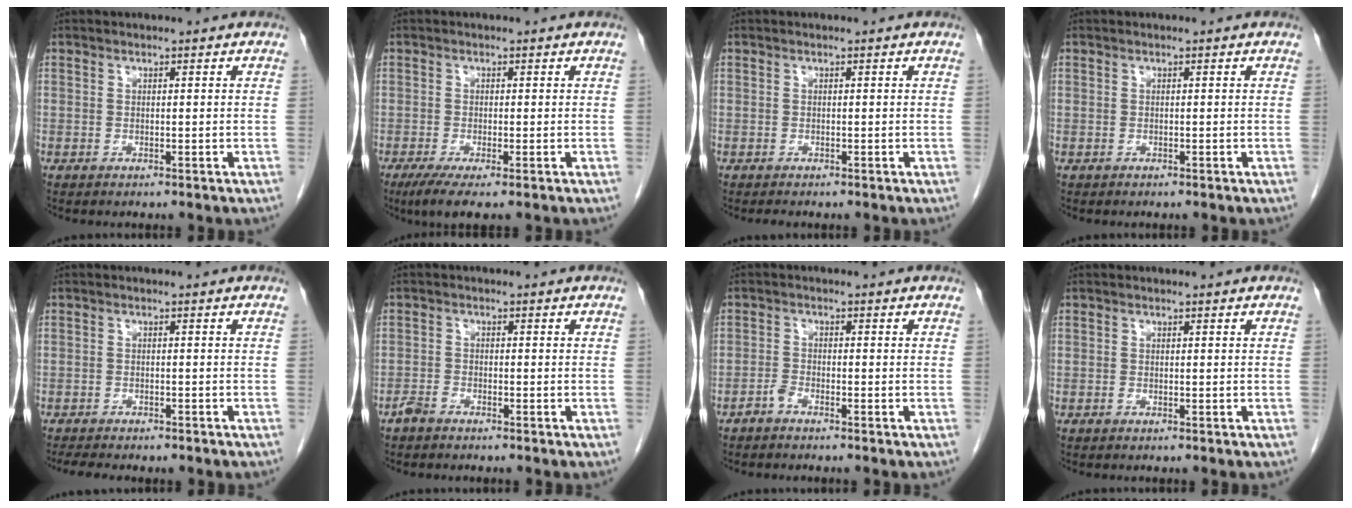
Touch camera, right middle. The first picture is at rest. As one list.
[{"total": 4.3, "force": [-2.5, 0.5, 3.4], "torque": [-0.059, -0.015, -0.044]}, {"total": 0.5, "force": [-0.5, 0.1, 0.2], "torque": [-0.007, -0.002, -0.008]}, {"total": 0.0}, {"total": 6.8, "force": [-5.7, 1.7, 3.2], "torque": [-0.050, -0.007, -0.072]}, {"total": 1.8, "force": [-1.6, 0.6, 0.7], "torque": [-0.019, 0.000, -0.029]}, {"total": 1.5, "force": [-1.4, 0.3, 0.7], "torque": [-0.015, 0.001, -0.027]}, {"total": 0.0}]